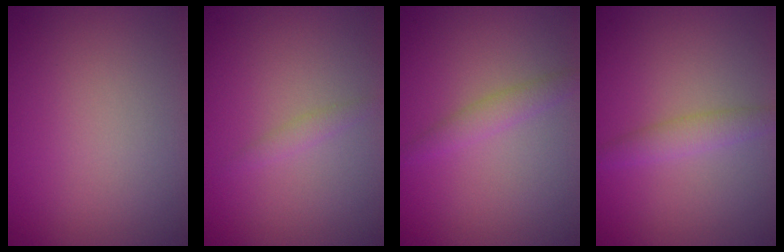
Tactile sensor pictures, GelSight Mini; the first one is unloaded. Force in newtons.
{"total": 0.9, "press": 0.9, "slide": 0.1}
{"total": 1.7, "press": 1.7, "slide": 0.1}
{"total": 2.0, "press": 2.0, "slide": 0.0}